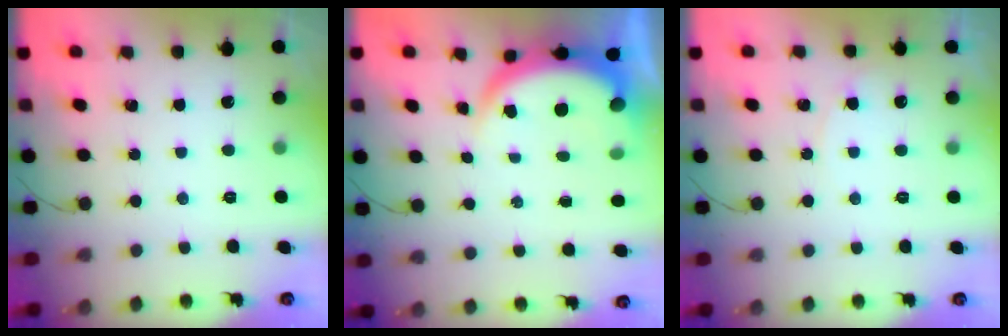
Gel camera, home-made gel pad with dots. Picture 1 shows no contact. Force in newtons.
{"total": 6.8, "press": 6.8, "slide": 0.9}
{"total": 3.3, "press": 3.3, "slide": 0.3}